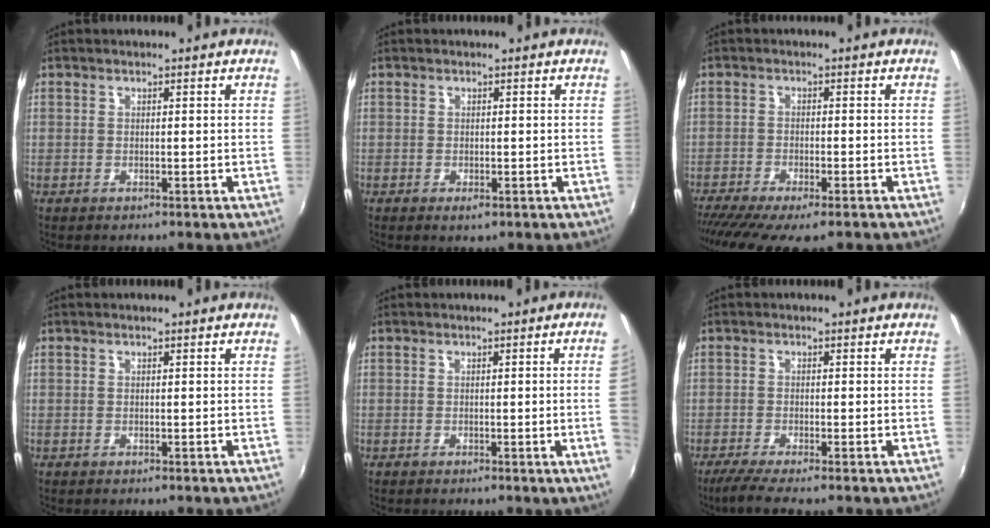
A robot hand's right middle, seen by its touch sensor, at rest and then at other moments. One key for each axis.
{"total": 1.2, "fx": -0.6, "fy": 0.5, "fz": 0.9, "tx": -0.018, "ty": -0.004, "tz": -0.008}
{"total": 11.2, "fx": -8.8, "fy": 2.2, "fz": 6.5, "tx": -0.143, "ty": -0.045, "tz": -0.144}
{"total": 0.0}
{"total": 3.2, "fx": 0.1, "fy": -1.9, "fz": 2.6, "tx": -0.036, "ty": -0.013, "tz": 0.005}
{"total": 3.9, "fx": -3.0, "fy": -0.6, "fz": 2.4, "tx": -0.058, "ty": -0.016, "tz": -0.060}